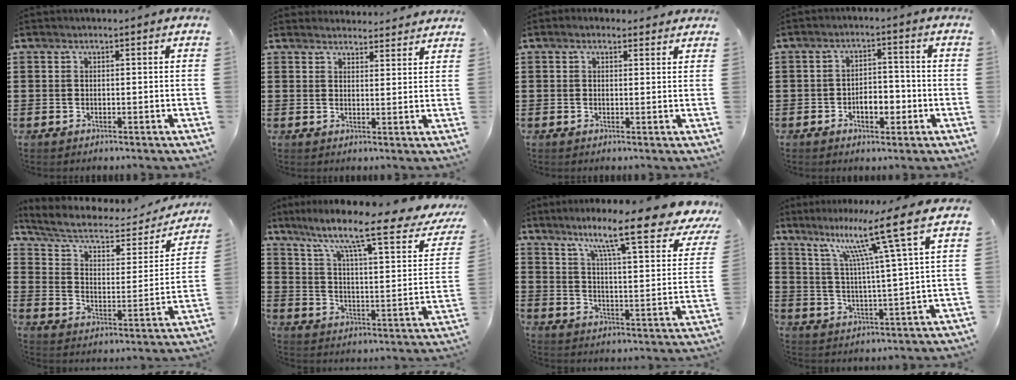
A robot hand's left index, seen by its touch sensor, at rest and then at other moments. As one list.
[{"total": 3.1, "force": [3.0, 0.5, 0.0], "torque": [-0.001, -0.015, 0.056]}, {"total": 1.2, "force": [0.9, 0.7, 0.3], "torque": [-0.010, 0.006, 0.017]}, {"total": 4.6, "force": [-1.7, 2.5, 3.5], "torque": [-0.055, 0.004, -0.034]}, {"total": 5.8, "force": [3.9, 2.5, 3.5], "torque": [-0.086, -0.022, 0.062]}, {"total": 12.1, "force": [8.4, 1.6, 8.5], "torque": [-0.167, -0.055, 0.128]}, {"total": 12.3, "force": [9.1, 0.7, 8.2], "torque": [-0.155, -0.066, 0.138]}, {"total": 12.0, "force": [7.4, -0.8, 9.3], "torque": [-0.184, -0.032, 0.109]}]